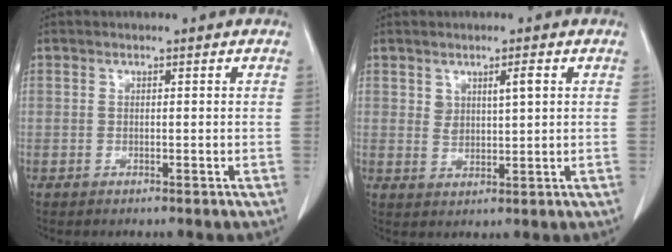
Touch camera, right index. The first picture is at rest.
{"total": 3.1, "force": [1.4, 1.0, 2.6], "torque": [-0.045, -0.002, 0.027]}